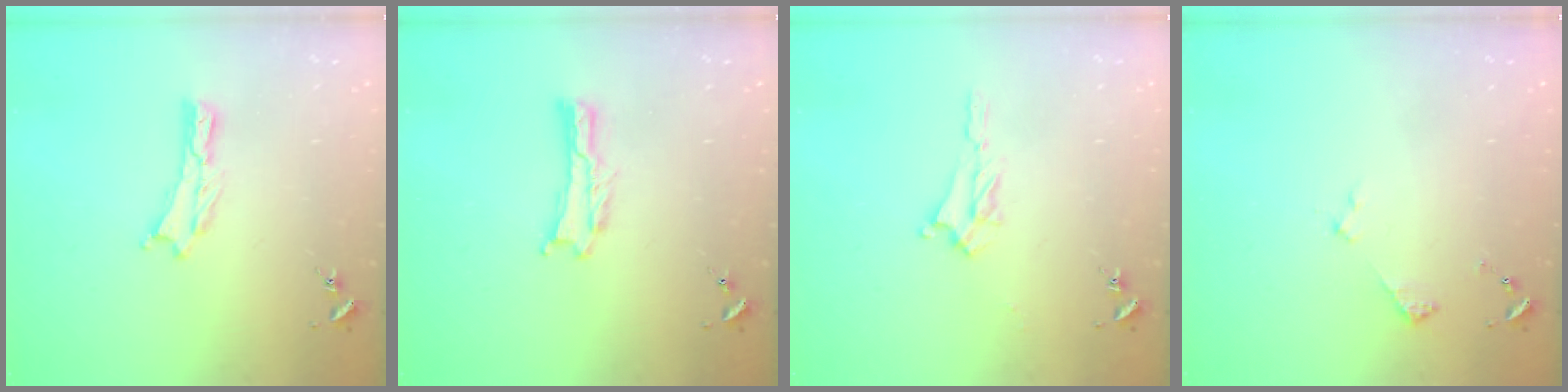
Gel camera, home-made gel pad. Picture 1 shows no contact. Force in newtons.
{"total": 0.0}
{"total": 2.4, "press": 2.4, "slide": 0.4}
{"total": 2.9, "press": 2.9, "slide": 0.3}